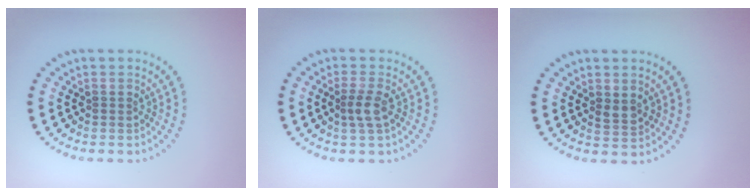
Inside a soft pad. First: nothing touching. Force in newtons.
{"total": 1.8, "press": 1.5, "slide": 1.0}
{"total": 1.3, "press": 1.3, "slide": 0.4}